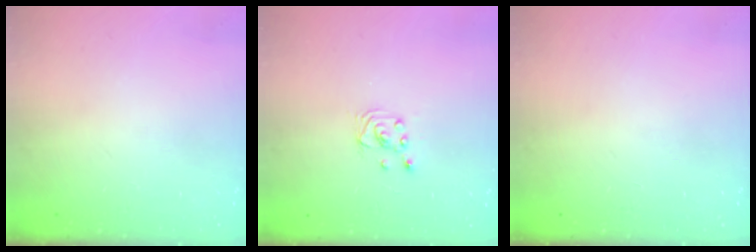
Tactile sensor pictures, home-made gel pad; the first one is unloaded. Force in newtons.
{"total": 1.6, "press": 1.6, "slide": 0.0}
{"total": 0.0}